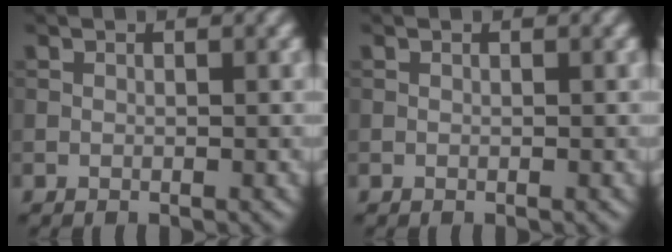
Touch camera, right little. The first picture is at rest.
{"total": 0.0}